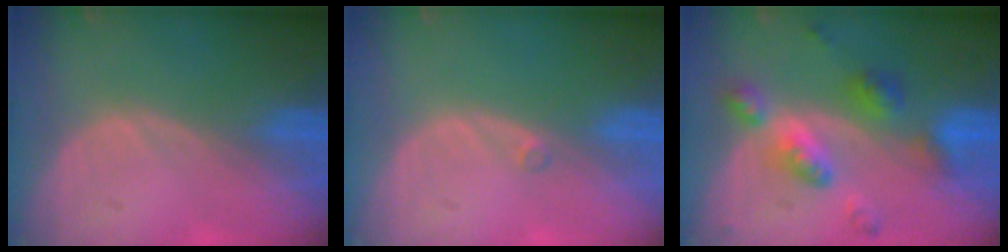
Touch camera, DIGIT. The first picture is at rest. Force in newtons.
{"total": 0.5, "press": 0.5, "slide": 0.2}
{"total": 7.4, "press": 7.4, "slide": 0.5}